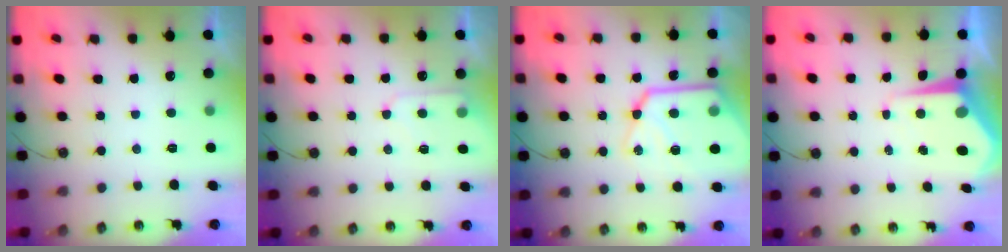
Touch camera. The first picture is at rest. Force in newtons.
{"total": 5.4, "press": 5.4, "slide": 0.6}
{"total": 20.1, "press": 20.0, "slide": 2.4}
{"total": 7.4, "press": 7.4, "slide": 0.6}